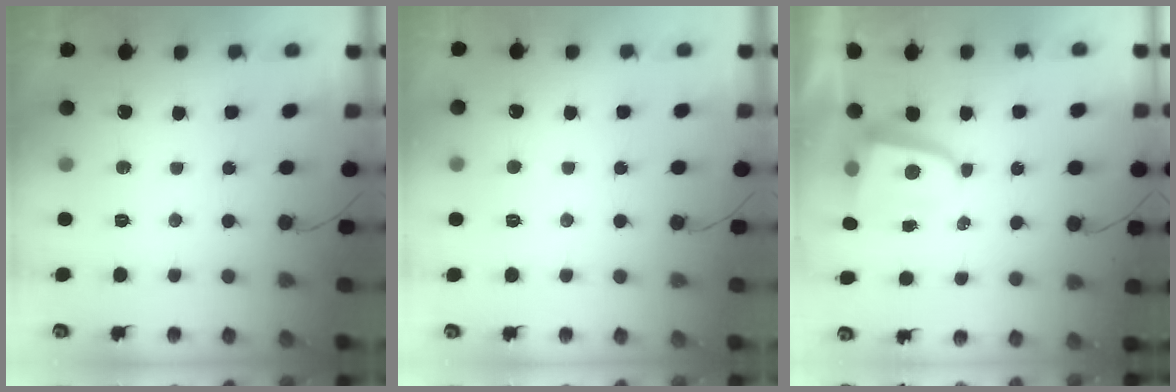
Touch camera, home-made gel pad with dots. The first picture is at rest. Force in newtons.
{"total": 2.5, "press": 2.5, "slide": 0.2}
{"total": 4.2, "press": 4.2, "slide": 0.5}